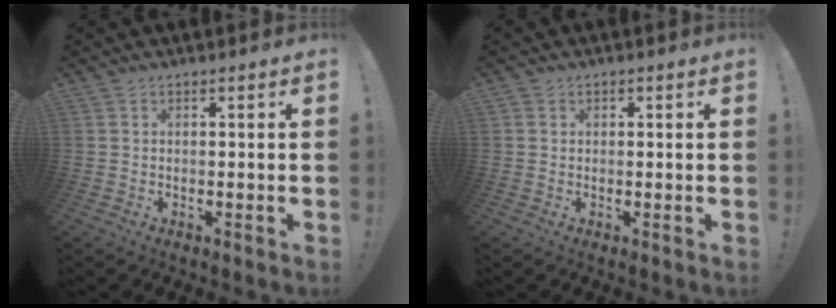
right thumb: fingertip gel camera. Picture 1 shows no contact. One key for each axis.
{"total": 0.8, "fx": 0.1, "fy": 0.8, "fz": 0.1, "tx": 0.005, "ty": 0.000, "tz": 0.001}